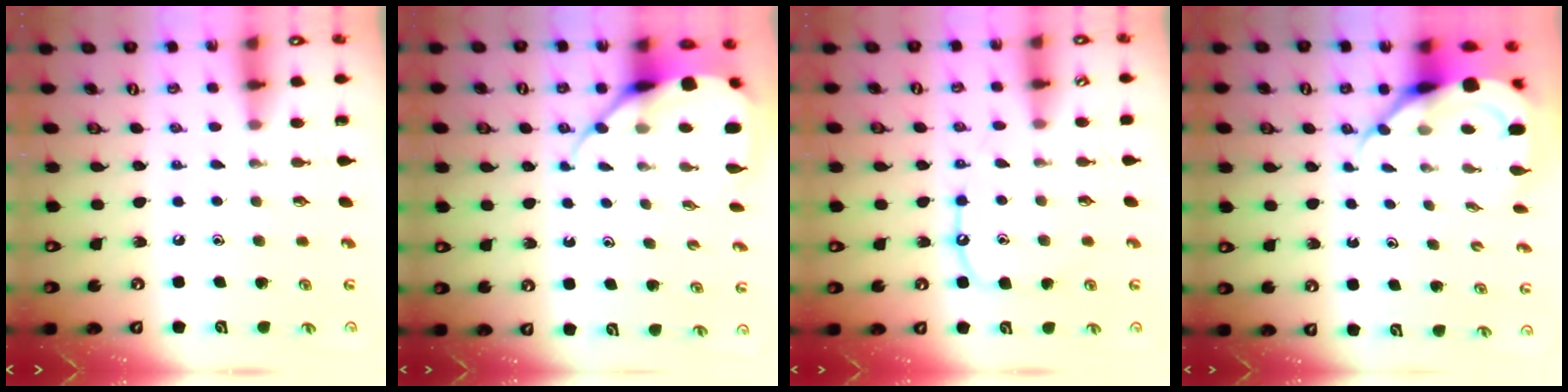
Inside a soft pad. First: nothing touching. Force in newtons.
{"total": 7.9, "press": 7.8, "slide": 0.7}
{"total": 9.5, "press": 9.5, "slide": 1.0}
{"total": 8.3, "press": 8.2, "slide": 1.0}